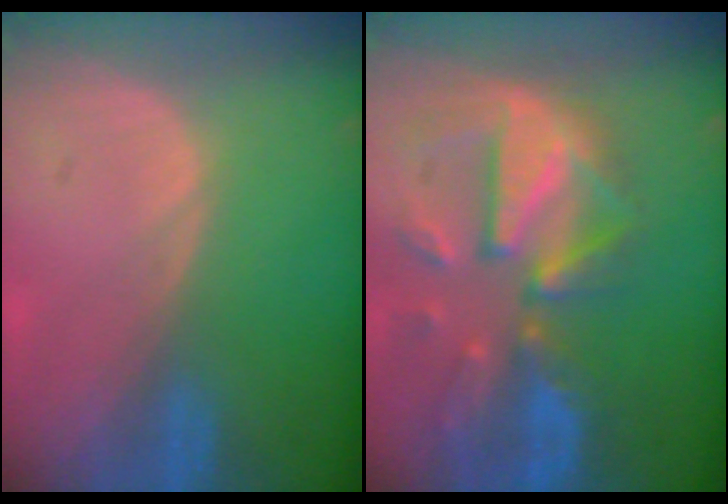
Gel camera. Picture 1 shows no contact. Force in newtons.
{"total": 12.0, "press": 10.4, "slide": 6.0}